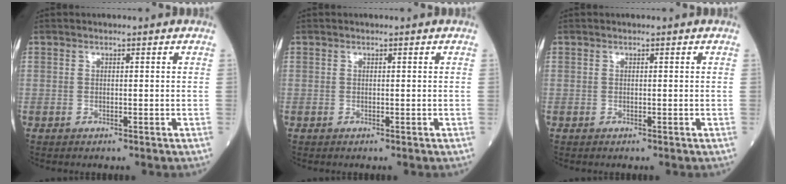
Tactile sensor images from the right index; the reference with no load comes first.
{"total": 0.0}
{"total": 0.0}